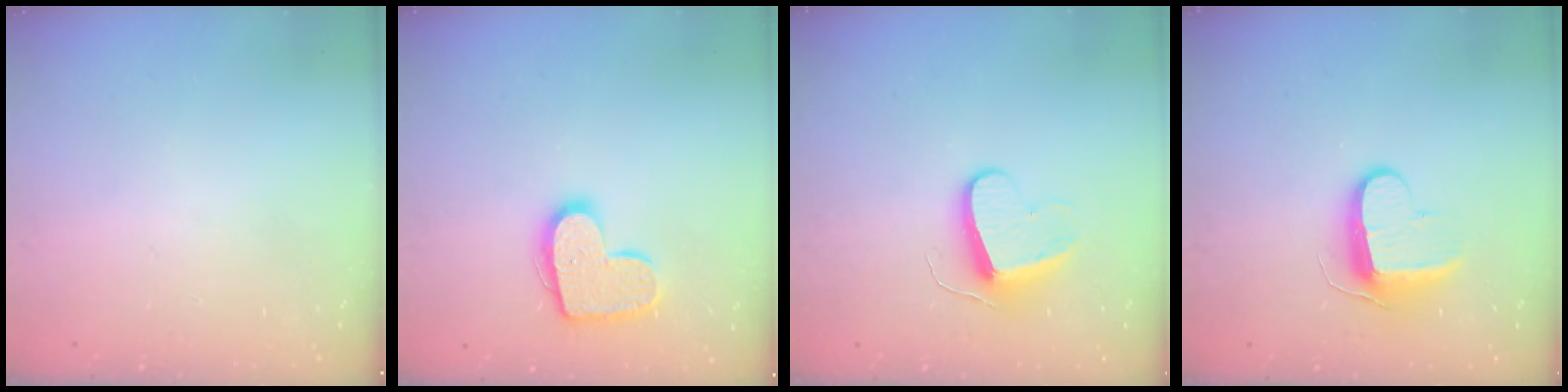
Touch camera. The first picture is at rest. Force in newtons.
{"total": 13.2, "press": 13.2, "slide": 0.7}
{"total": 9.4, "press": 9.4, "slide": 0.9}
{"total": 9.8, "press": 9.7, "slide": 0.9}